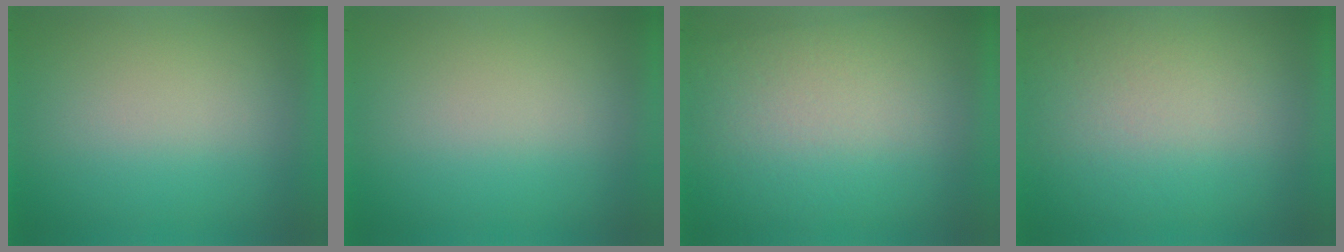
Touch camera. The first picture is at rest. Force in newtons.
{"total": 0.0}
{"total": 2.9}
{"total": 3.0}